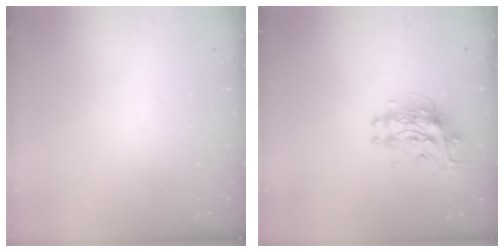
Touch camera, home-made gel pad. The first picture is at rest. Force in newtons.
{"total": 9.7, "press": 9.6, "slide": 0.9}